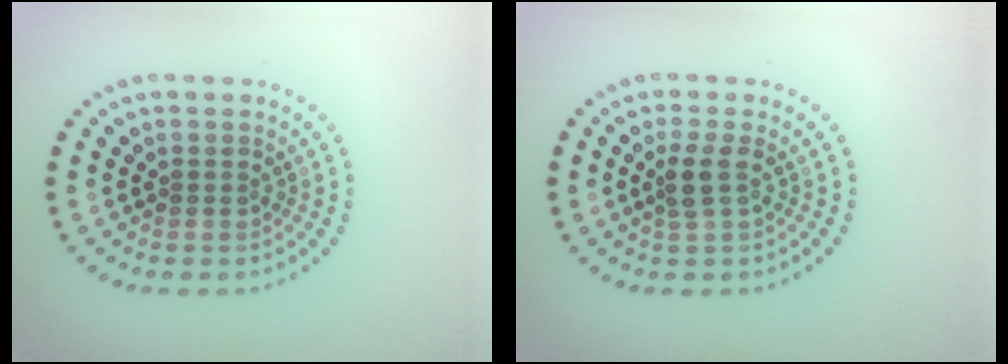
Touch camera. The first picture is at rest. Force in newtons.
{"total": 1.8, "press": 1.5, "slide": 1.0}